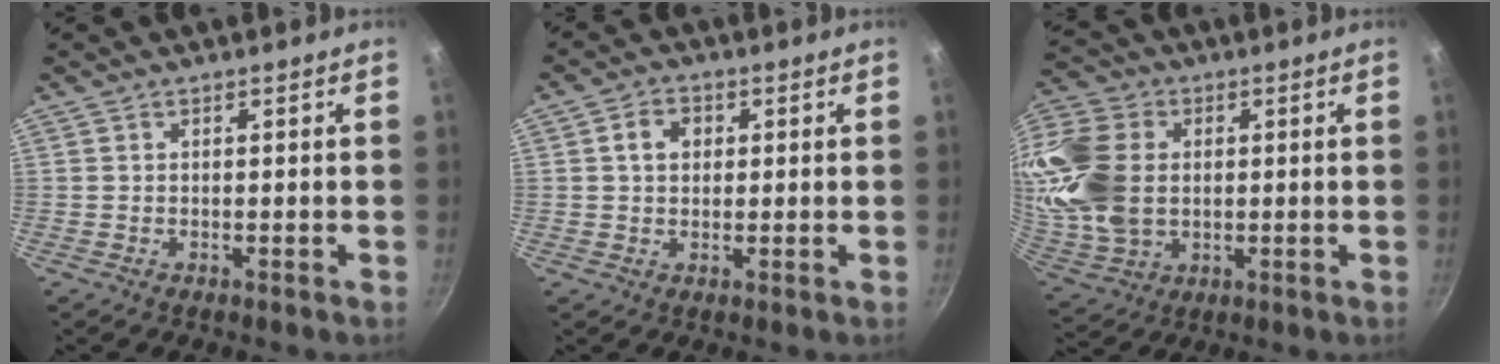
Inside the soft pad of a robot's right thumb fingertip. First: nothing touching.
{"total": 4.5, "force": [0.9, 3.5, 2.6], "torque": [-0.025, 0.008, 0.010]}
{"total": 20.4, "force": [2.0, 15.3, 13.3], "torque": [-0.278, 0.002, 0.044]}